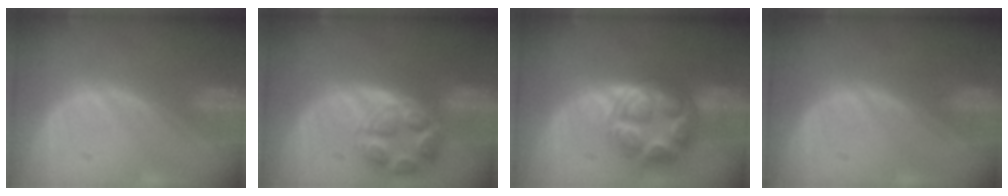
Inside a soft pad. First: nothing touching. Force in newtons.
{"total": 7.6, "press": 6.8, "slide": 3.4}
{"total": 8.6, "press": 8.5, "slide": 0.7}
{"total": 0.0}